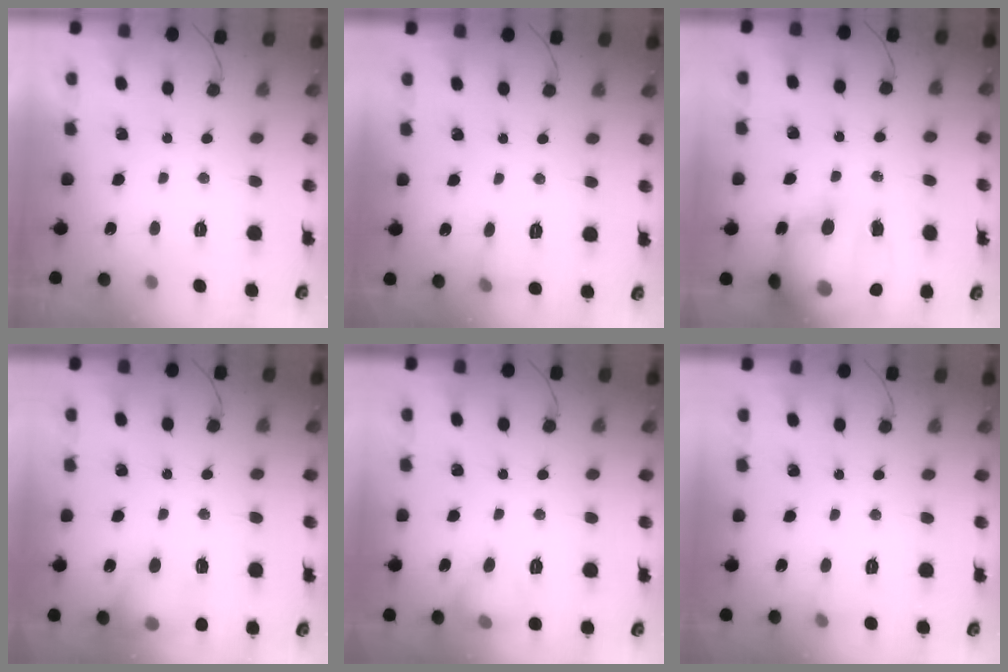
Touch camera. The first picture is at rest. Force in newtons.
{"total": 6.0, "press": 5.6, "slide": 2.0}
{"total": 24.1, "press": 23.7, "slide": 4.4}
{"total": 12.8, "press": 12.7, "slide": 1.5}
{"total": 9.8, "press": 7.6, "slide": 6.2}
{"total": 4.6, "press": 4.4, "slide": 1.3}